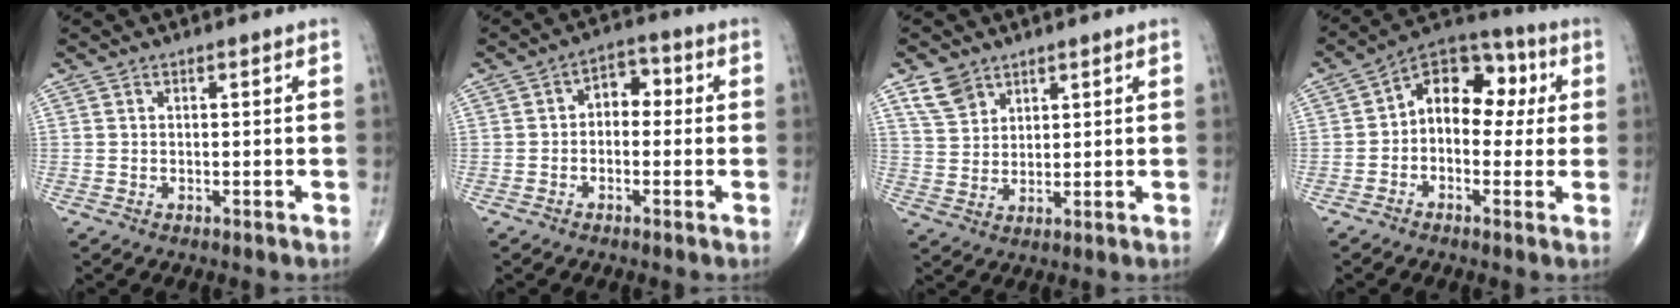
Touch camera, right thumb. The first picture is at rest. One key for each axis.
{"total": 4.8, "fx": -0.1, "fy": 3.3, "fz": 3.4, "tx": -0.027, "ty": 0.022, "tz": -0.016}
{"total": 5.5, "fx": 3.7, "fy": 3.5, "fz": 1.8, "tx": -0.021, "ty": -0.018, "tz": 0.079}
{"total": 12.0, "fx": 1.1, "fy": 8.2, "fz": 8.6, "tx": -0.086, "ty": 0.038, "tz": -0.001}